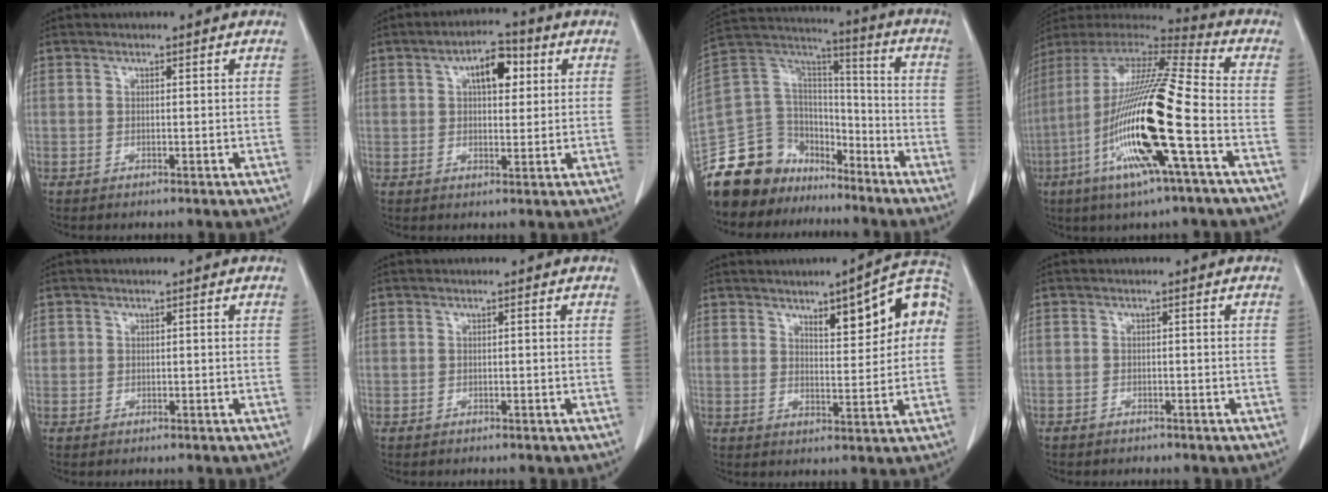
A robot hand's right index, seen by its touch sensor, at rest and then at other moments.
{"total": 6.6, "force": [2.1, 2.9, 5.5], "torque": [-0.086, 0.015, 0.032]}
{"total": 16.7, "force": [-13.1, 9.9, 3.3], "torque": [-0.069, 0.080, -0.232]}
{"total": 22.5, "force": [-6.4, 1.0, 21.5], "torque": [-0.436, -0.031, -0.129]}
{"total": 1.2, "force": [-0.1, 1.1, 0.3], "torque": [0.005, 0.007, -0.004]}
{"total": 0.0}
{"total": 11.1, "force": [3.2, 3.1, 10.2], "torque": [-0.130, 0.030, 0.041]}
{"total": 1.2, "force": [-1.1, 0.6, 0.1], "torque": [-0.005, 0.002, -0.019]}